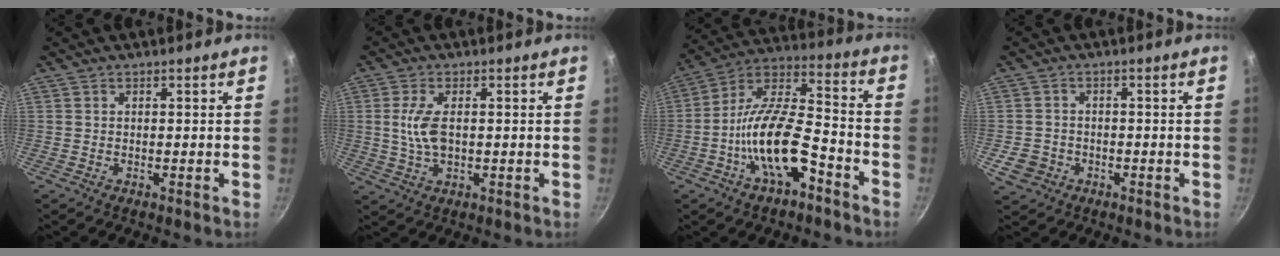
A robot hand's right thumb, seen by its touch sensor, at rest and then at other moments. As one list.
[{"total": 6.2, "force": [0.4, 3.1, 5.4], "torque": [-0.111, 0.002, 0.007]}, {"total": 17.1, "force": [-7.1, 7.0, 13.9], "torque": [-0.235, 0.054, -0.139]}, {"total": 4.5, "force": [-1.8, 3.8, 1.6], "torque": [-0.025, 0.018, -0.025]}]